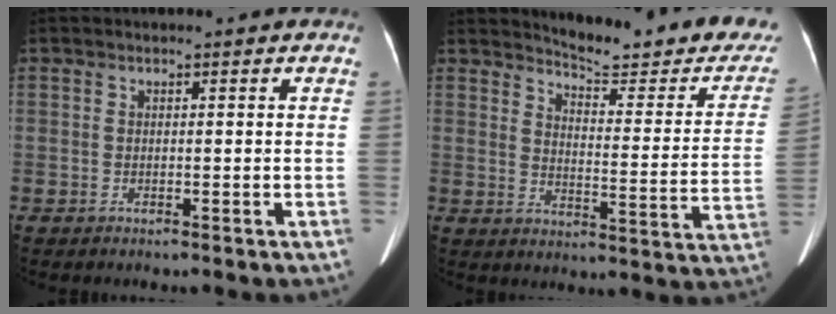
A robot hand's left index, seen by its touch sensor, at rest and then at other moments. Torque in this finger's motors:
{"motor_torque": [0.53, -0.99, 0.04, 0.03]}